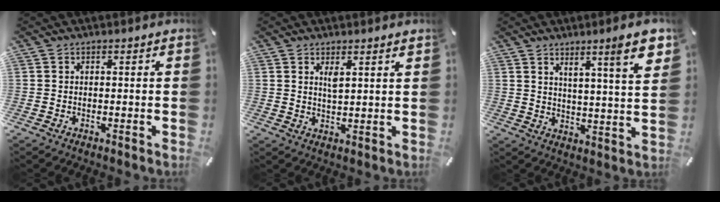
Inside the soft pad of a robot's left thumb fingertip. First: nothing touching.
{"total": 3.0, "force": [1.9, 0.8, 2.1], "torque": [-0.031, -0.006, 0.029]}
{"total": 10.4, "force": [7.2, 1.5, 7.3], "torque": [-0.101, -0.045, 0.114]}